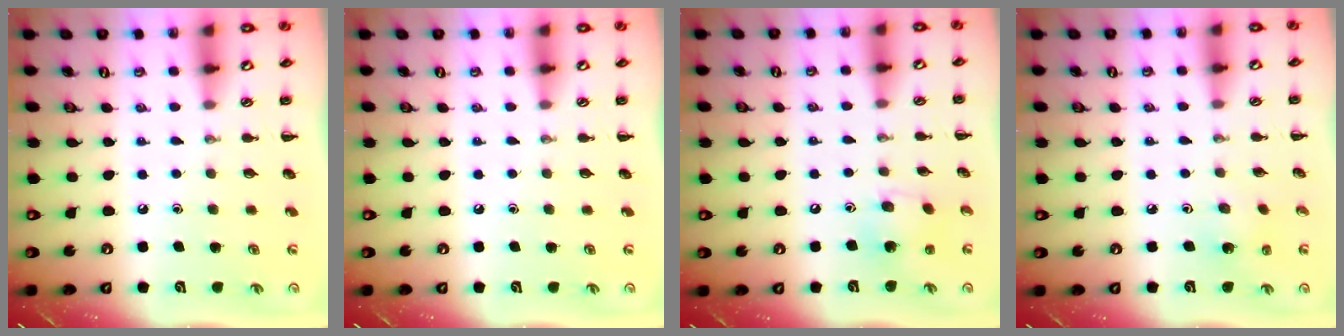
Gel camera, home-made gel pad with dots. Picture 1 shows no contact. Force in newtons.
{"total": 0.0}
{"total": 6.4, "press": 6.2, "slide": 1.7}
{"total": 2.4, "press": 2.2, "slide": 0.8}